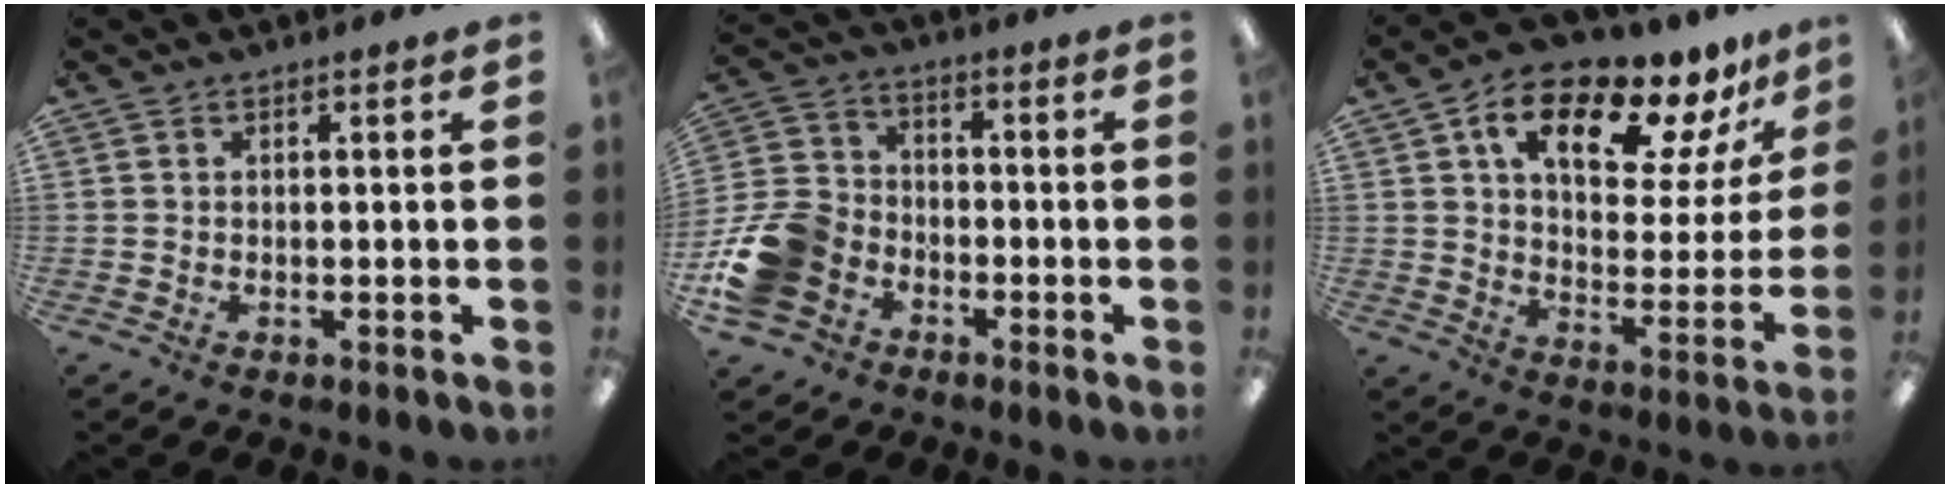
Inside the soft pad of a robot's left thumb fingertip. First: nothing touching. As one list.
[{"total": 13.4, "force": [-5.9, 10.3, 6.2], "torque": [-0.137, 0.053, -0.103]}, {"total": 15.8, "force": [10.5, 6.6, 9.9], "torque": [-0.155, -0.056, 0.174]}]